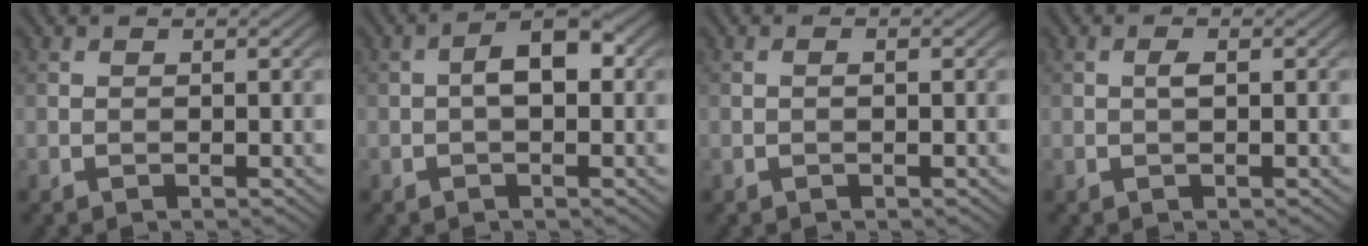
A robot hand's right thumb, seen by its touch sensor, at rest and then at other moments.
{"total": 4.1, "force": [0.0, 2.1, 3.6], "torque": [-0.057, 0.009, -0.006]}
{"total": 0.5, "force": [-0.1, 0.0, 0.5], "torque": [-0.009, 0.001, -0.004]}
{"total": 1.0, "force": [0.1, 0.2, 1.0], "torque": [-0.021, 0.002, 0.001]}